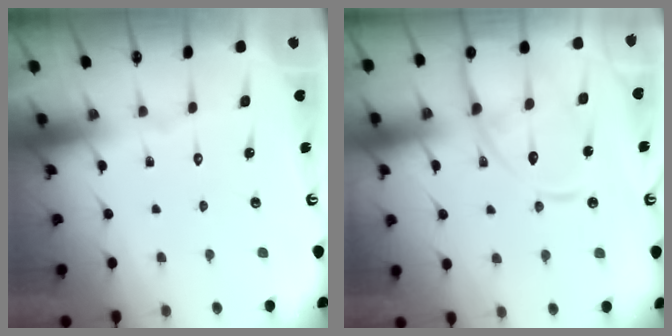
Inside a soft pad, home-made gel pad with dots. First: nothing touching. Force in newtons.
{"total": 14.3, "press": 14.2, "slide": 1.5}